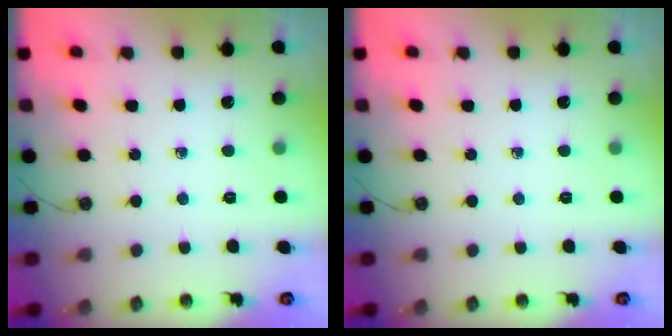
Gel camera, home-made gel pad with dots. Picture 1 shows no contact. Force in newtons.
{"total": 0.0}